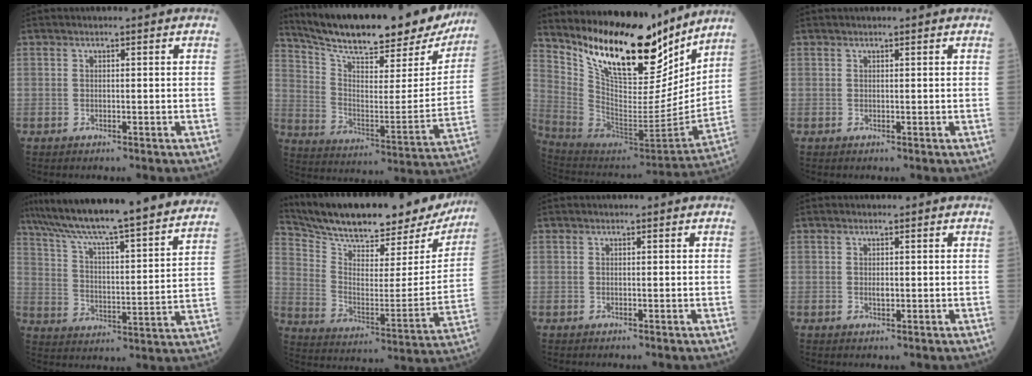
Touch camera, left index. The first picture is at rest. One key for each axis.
{"total": 27.4, "fx": 23.8, "fy": 5.9, "fz": 12.4, "tx": -0.204, "ty": -0.033, "tz": 0.332}
{"total": 21.3, "fx": 17.0, "fy": 6.2, "fz": 11.3, "tx": -0.194, "ty": -0.040, "tz": 0.297}
{"total": 0.9, "fx": 0.8, "fy": 0.0, "fz": 0.4, "tx": -0.007, "ty": 0.013, "tz": 0.014}
{"total": 30.2, "fx": 26.8, "fy": 1.2, "fz": 13.7, "tx": -0.223, "ty": -0.038, "tz": 0.365}
{"total": 27.2, "fx": 24.0, "fy": 7.3, "fz": 10.4, "tx": -0.181, "ty": -0.030, "tz": 0.334}
{"total": 0.0}
{"total": 1.0, "fx": 0.0, "fy": 0.5, "fz": 0.8, "tx": -0.018, "ty": -0.002, "tz": 0.002}